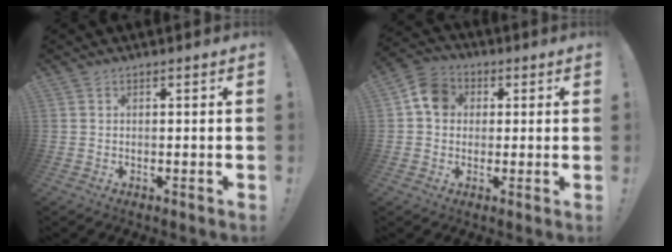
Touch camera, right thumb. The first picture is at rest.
{"total": 8.7, "force": [1.9, 7.3, 4.3], "torque": [-0.062, 0.009, 0.040]}